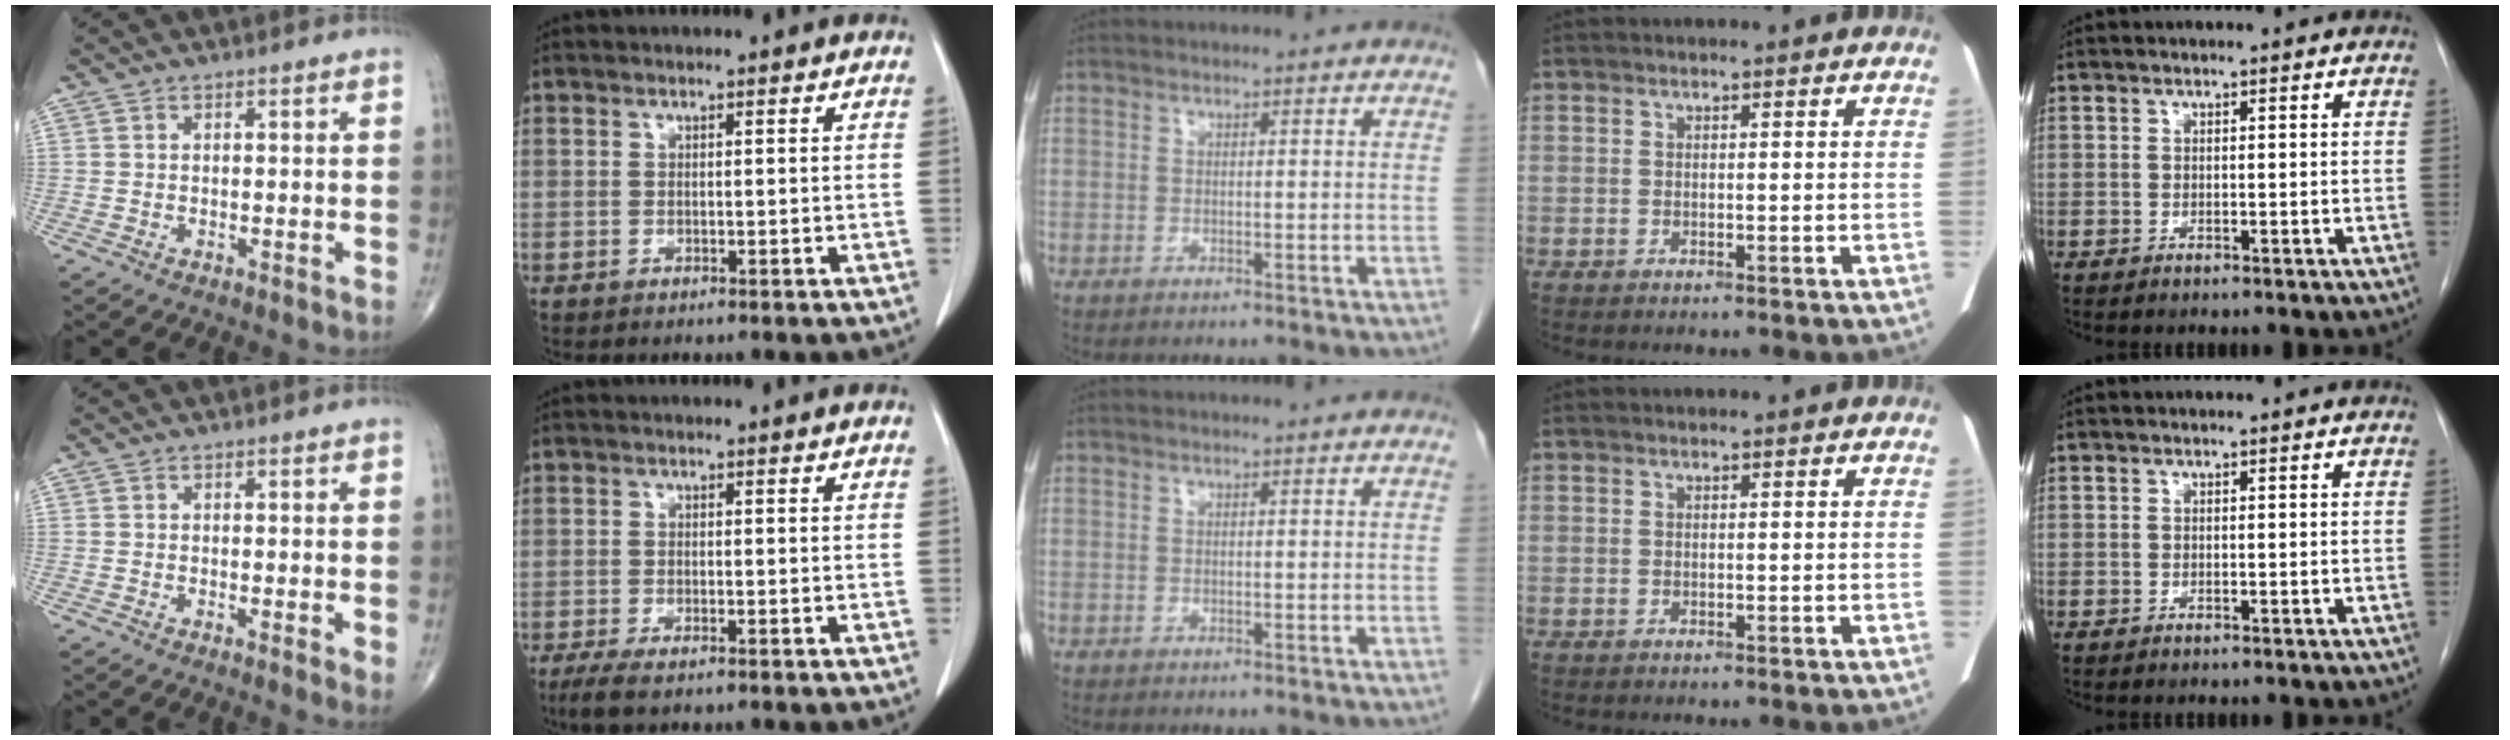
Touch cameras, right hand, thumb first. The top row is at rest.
{"thumb": {"total": 2.0, "force": [0.1, 0.5, 1.9], "torque": [-0.031, -0.008, -0.003]}, "index": {"total": 4.3, "force": [-3.1, 0.9, 2.8], "torque": [-0.051, -0.010, -0.049]}}